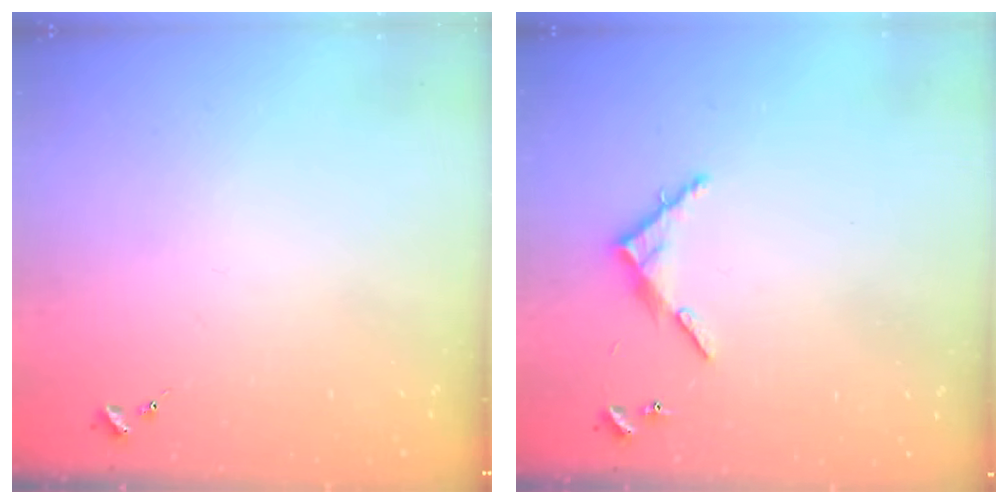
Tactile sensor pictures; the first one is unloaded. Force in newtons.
{"total": 6.9, "press": 6.9, "slide": 0.5}